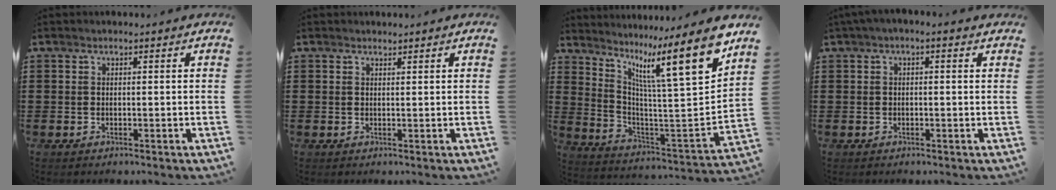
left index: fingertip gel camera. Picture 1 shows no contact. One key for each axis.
{"total": 0.8, "fx": 0.8, "fy": 0.3, "fz": 0.0, "tx": -0.002, "ty": 0.000, "tz": 0.016}
{"total": 13.9, "fx": 9.7, "fy": 1.5, "fz": 9.9, "tx": -0.176, "ty": -0.086, "tz": 0.146}
{"total": 1.2, "fx": -0.2, "fy": 0.3, "fz": 1.1, "tx": -0.018, "ty": 0.000, "tz": -0.005}